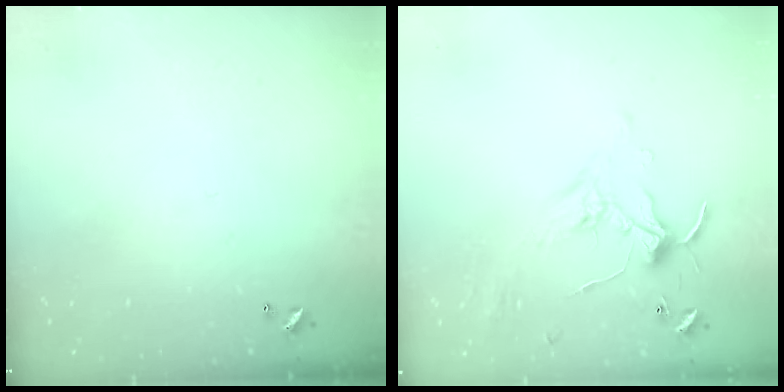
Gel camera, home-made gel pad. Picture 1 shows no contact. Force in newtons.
{"total": 0.8, "press": 0.7, "slide": 0.4}